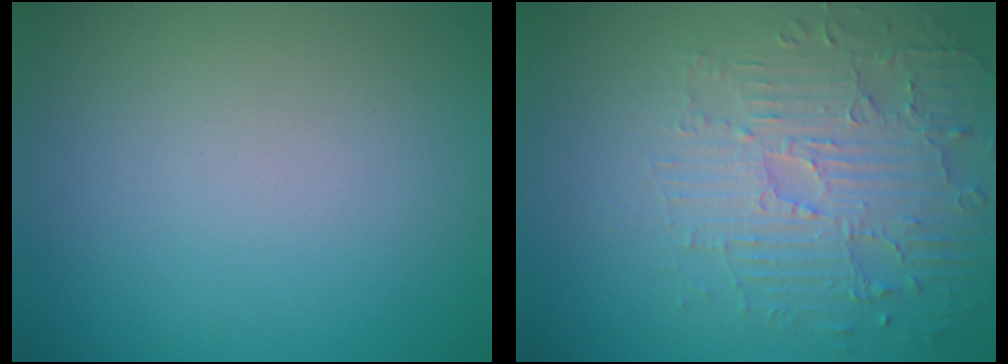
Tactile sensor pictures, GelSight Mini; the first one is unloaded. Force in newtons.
{"total": 4.7, "press": 3.7, "slide": 2.9}